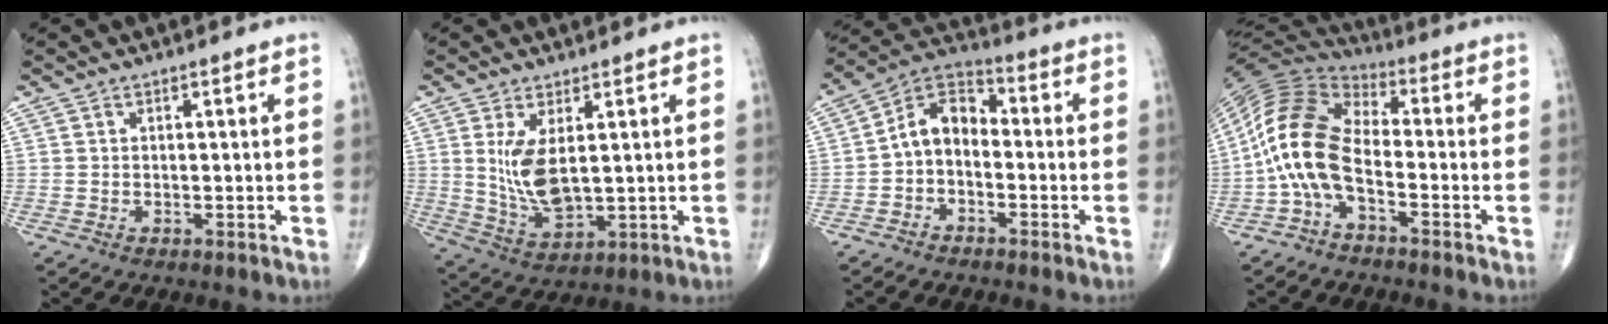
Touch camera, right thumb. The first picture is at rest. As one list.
[{"total": 8.8, "force": [1.9, 3.9, 7.6], "torque": [-0.148, -0.025, 0.051]}, {"total": 8.3, "force": [-1.5, 5.5, 6.0], "torque": [-0.091, 0.038, -0.047]}, {"total": 12.5, "force": [-3.2, 6.4, 10.2], "torque": [-0.212, 0.050, -0.078]}]